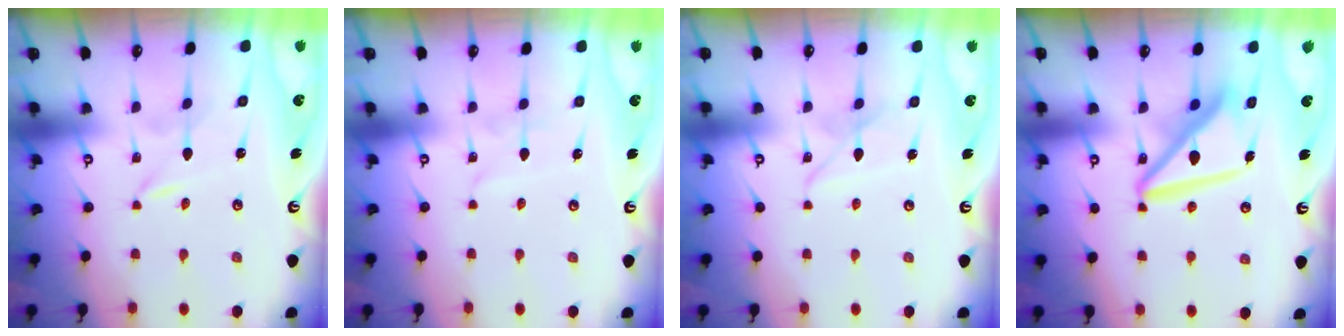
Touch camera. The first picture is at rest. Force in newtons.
{"total": 3.0, "press": 3.0, "slide": 0.3}
{"total": 6.9, "press": 6.9, "slide": 0.5}
{"total": 12.4, "press": 12.3, "slide": 1.6}